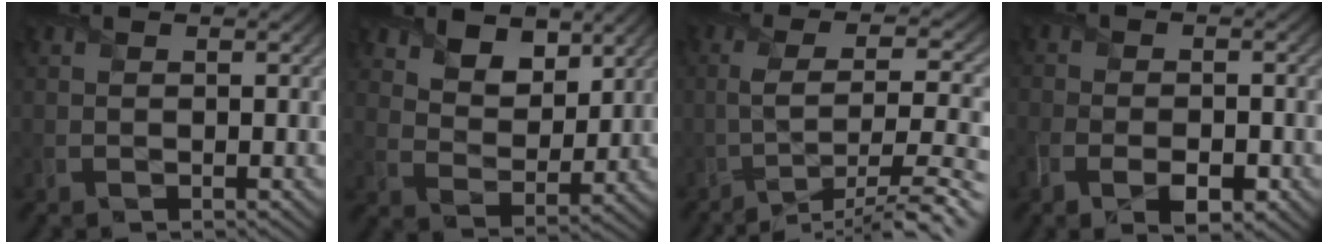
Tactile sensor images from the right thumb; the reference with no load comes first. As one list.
[{"total": 6.9, "force": [4.5, 4.0, 3.4], "torque": [-0.070, -0.028, 0.088]}, {"total": 10.0, "force": [-5.2, 2.7, 8.1], "torque": [-0.123, 0.001, -0.086]}, {"total": 5.5, "force": [-2.7, 3.0, 3.8], "torque": [-0.068, -0.006, -0.049]}]